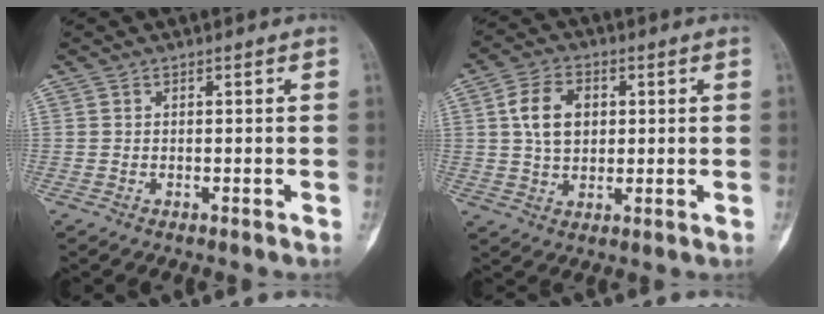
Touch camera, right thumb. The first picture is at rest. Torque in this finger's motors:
{"motor_torque": [-0.47, 0.77, 0.83, 0.06, 0.05]}